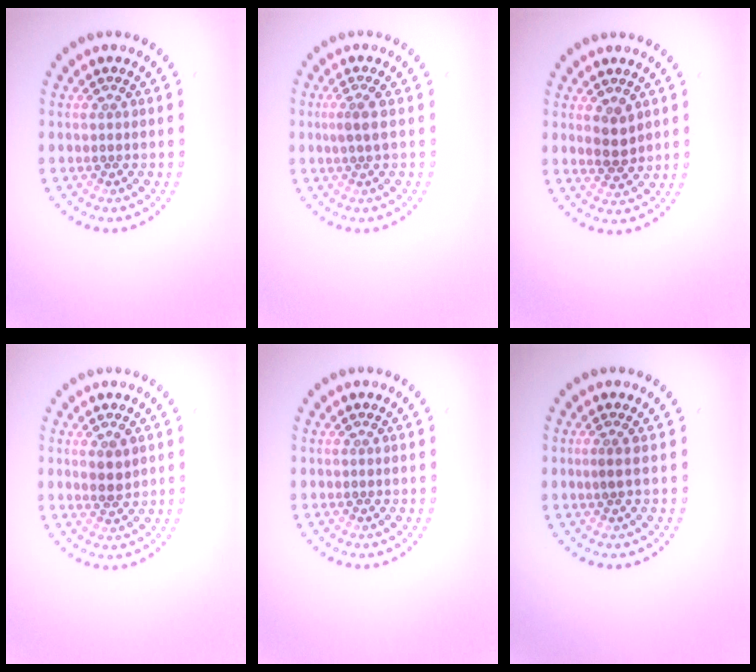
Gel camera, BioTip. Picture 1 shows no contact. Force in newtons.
{"total": 1.7, "press": 1.2, "slide": 1.1}
{"total": 2.1, "press": 2.0, "slide": 0.7}
{"total": 1.5, "press": 1.4, "slide": 0.6}
{"total": 0.0}
{"total": 0.8, "press": 0.4, "slide": 0.7}